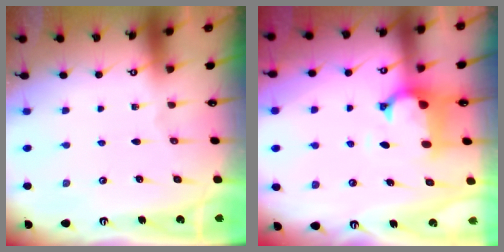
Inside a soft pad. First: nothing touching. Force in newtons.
{"total": 1.9, "press": 1.5, "slide": 1.1}